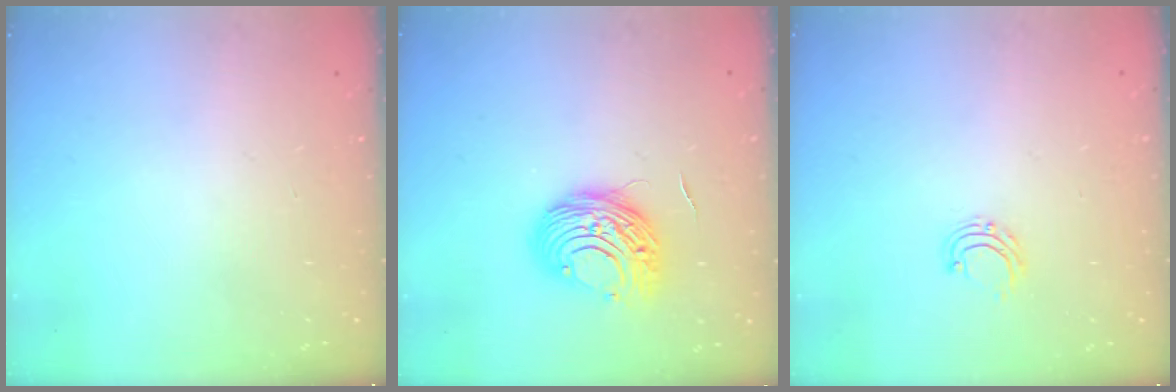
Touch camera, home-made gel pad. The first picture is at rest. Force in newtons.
{"total": 10.5, "press": 10.5, "slide": 0.9}
{"total": 6.5, "press": 6.5, "slide": 0.4}